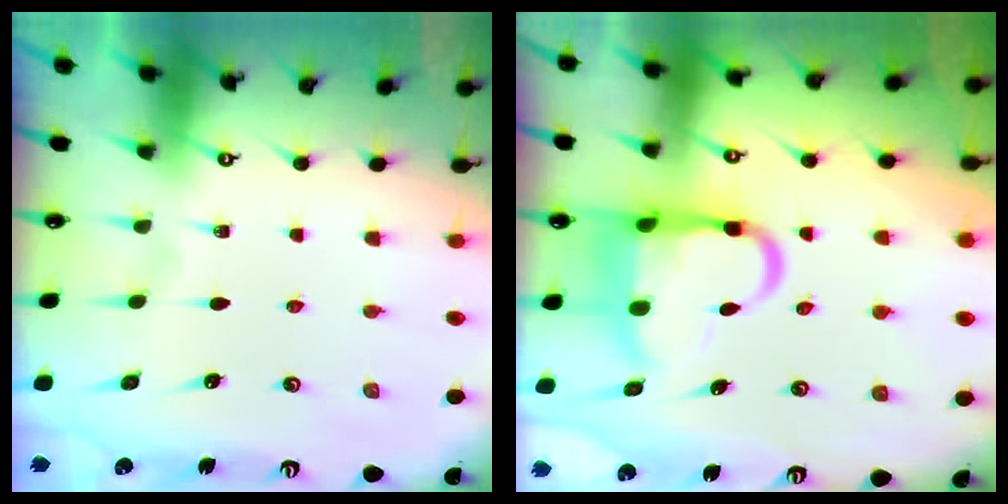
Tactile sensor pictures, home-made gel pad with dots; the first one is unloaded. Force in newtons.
{"total": 12.2, "press": 12.1, "slide": 1.9}